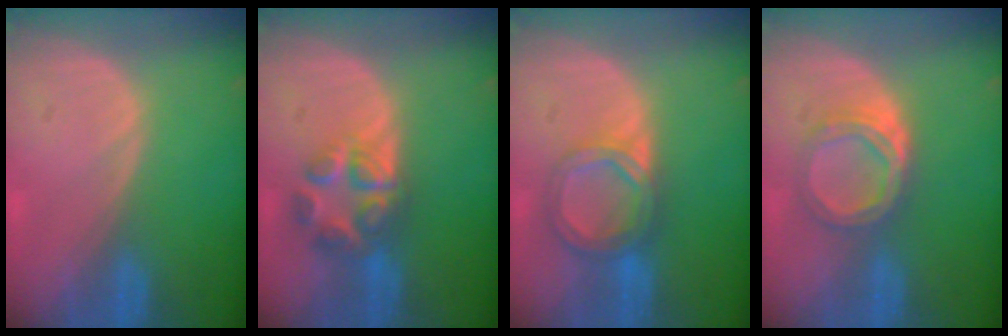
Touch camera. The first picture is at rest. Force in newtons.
{"total": 7.0, "press": 5.9, "slide": 3.8}
{"total": 6.4, "press": 5.6, "slide": 3.1}
{"total": 5.6, "press": 5.0, "slide": 2.5}